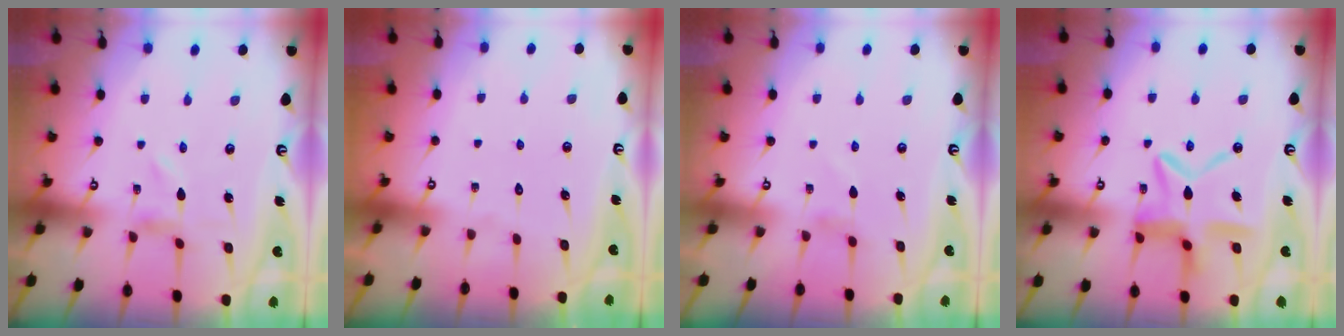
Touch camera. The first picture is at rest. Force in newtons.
{"total": 1.4, "press": 1.4, "slide": 0.1}
{"total": 1.8, "press": 1.8, "slide": 0.4}
{"total": 13.1, "press": 13.0, "slide": 1.1}